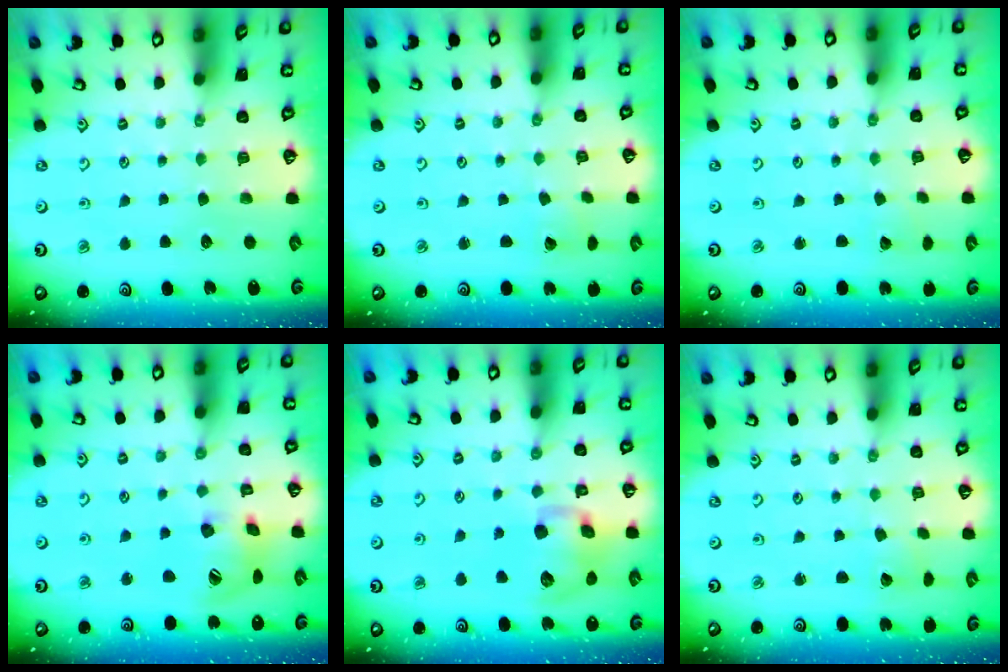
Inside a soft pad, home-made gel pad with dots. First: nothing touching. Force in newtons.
{"total": 1.7, "press": 1.7, "slide": 0.1}
{"total": 1.1, "press": 1.1, "slide": 0.1}
{"total": 16.4, "press": 16.2, "slide": 2.2}
{"total": 12.3, "press": 12.2, "slide": 1.7}
{"total": 1.7, "press": 1.7, "slide": 0.1}